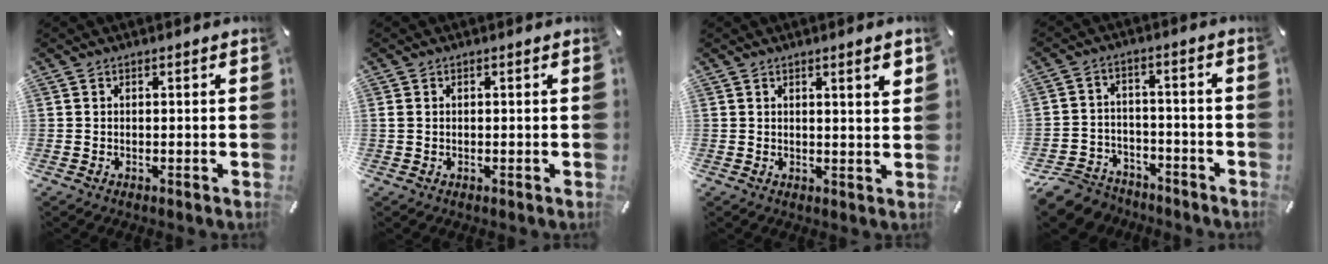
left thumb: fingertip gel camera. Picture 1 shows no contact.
{"total": 0.7, "force": [0.0, 0.5, 0.6], "torque": [-0.011, 0.003, -0.001]}
{"total": 3.5, "force": [1.8, 0.3, 2.9], "torque": [-0.049, -0.006, 0.028]}
{"total": 8.8, "force": [-6.8, 5.2, 2.2], "torque": [-0.040, 0.043, -0.128]}